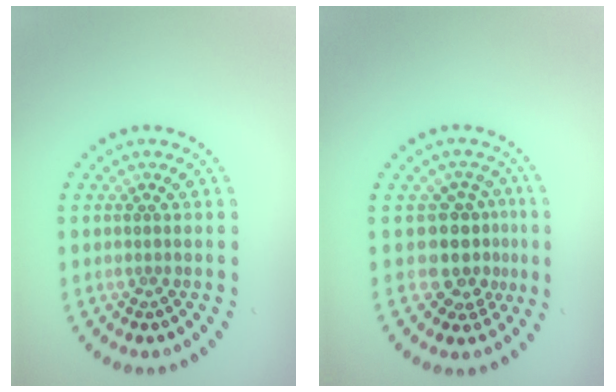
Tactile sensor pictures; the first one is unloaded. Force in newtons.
{"total": 3.7, "press": 2.9, "slide": 2.4}